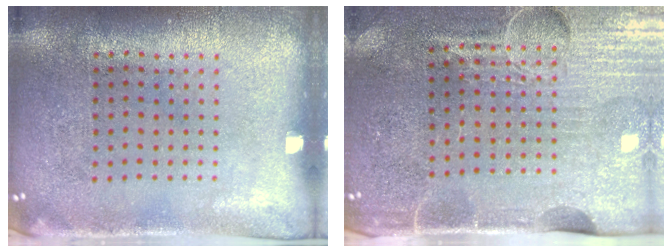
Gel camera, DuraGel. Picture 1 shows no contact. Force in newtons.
{"total": 4.3, "press": 3.8, "slide": 2.0}